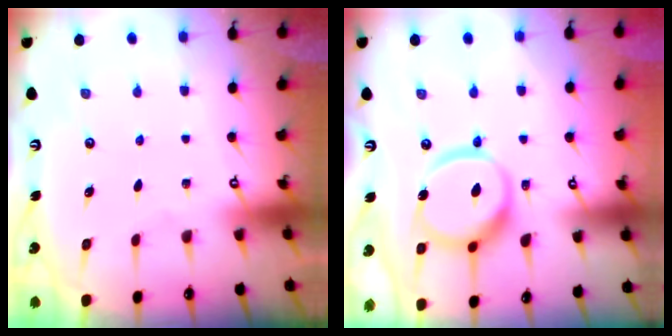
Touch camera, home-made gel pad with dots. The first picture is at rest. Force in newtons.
{"total": 15.1, "press": 15.0, "slide": 1.8}